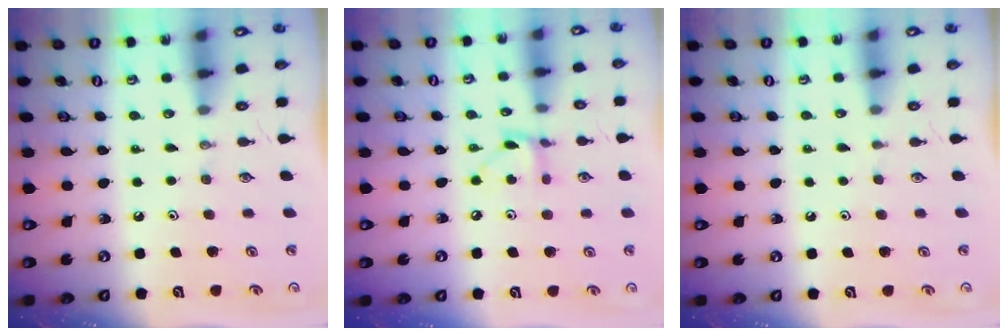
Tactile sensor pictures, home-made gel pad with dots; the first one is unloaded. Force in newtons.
{"total": 5.0, "press": 5.0, "slide": 0.2}
{"total": 1.3, "press": 1.2, "slide": 0.3}